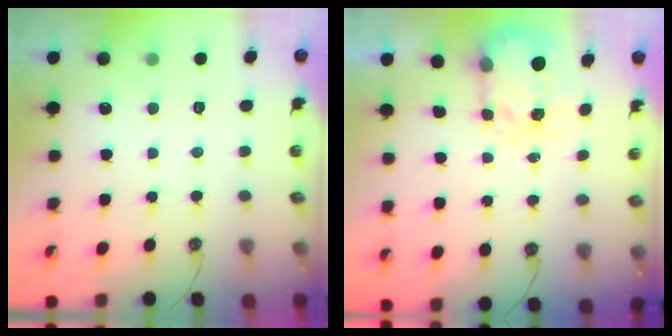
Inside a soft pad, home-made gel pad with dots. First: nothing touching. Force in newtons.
{"total": 3.7, "press": 3.7, "slide": 0.5}